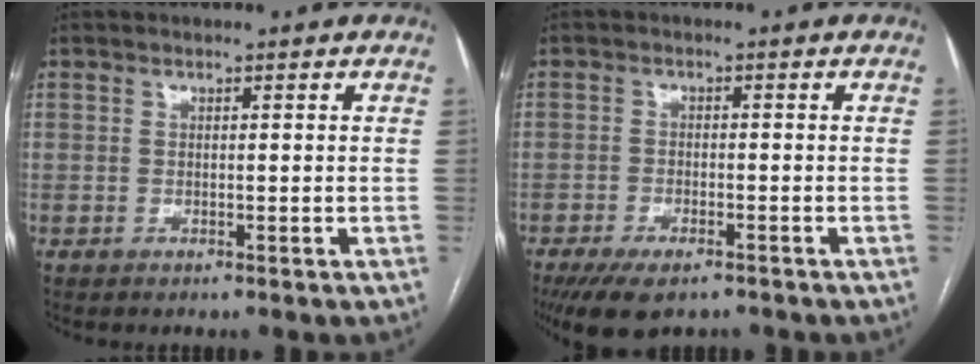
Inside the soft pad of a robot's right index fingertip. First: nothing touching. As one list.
[{"total": 7.6, "force": [-5.5, 2.7, 4.4], "torque": [-0.071, -0.010, -0.090]}]